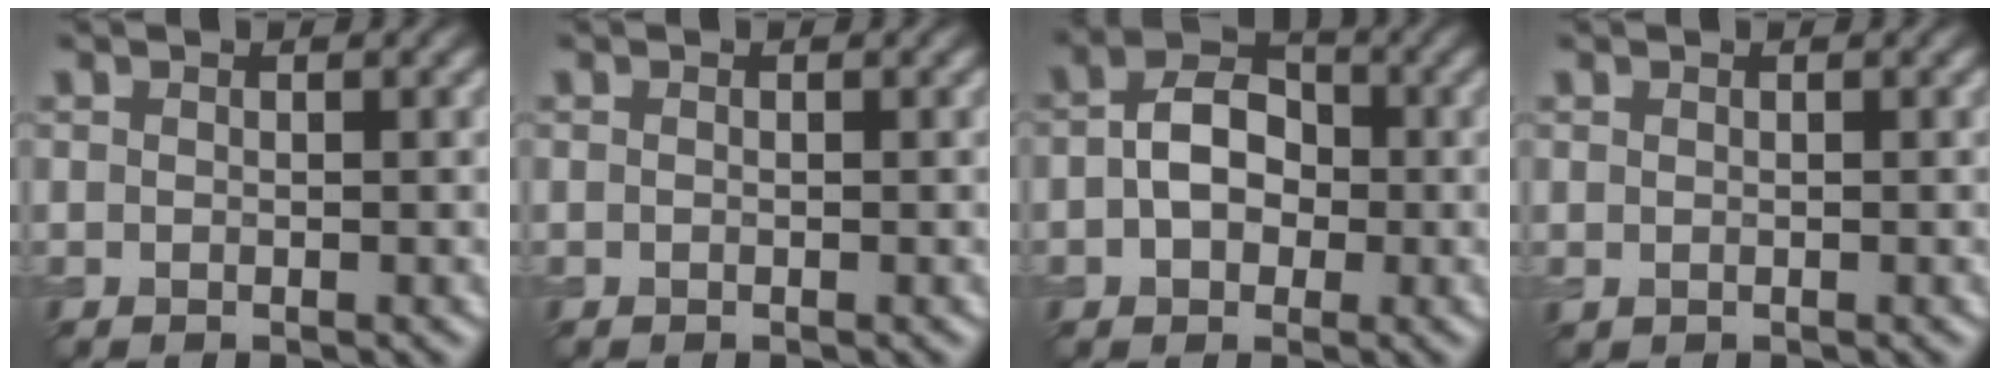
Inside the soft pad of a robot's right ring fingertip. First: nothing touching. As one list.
[{"total": 0.0}, {"total": 4.7, "force": [-0.2, 3.4, 3.2], "torque": [-0.049, 0.004, -0.012]}, {"total": 0.0}]